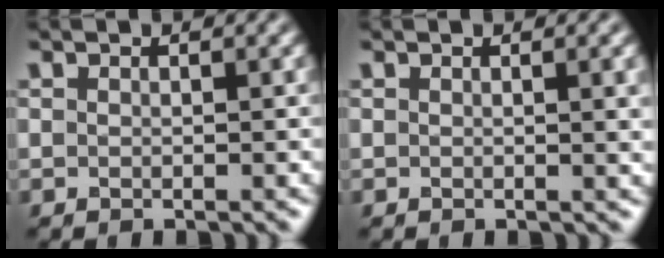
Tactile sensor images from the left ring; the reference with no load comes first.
{"total": 2.1, "force": [0.4, 0.6, 2.0], "torque": [-0.015, 0.003, 0.002]}